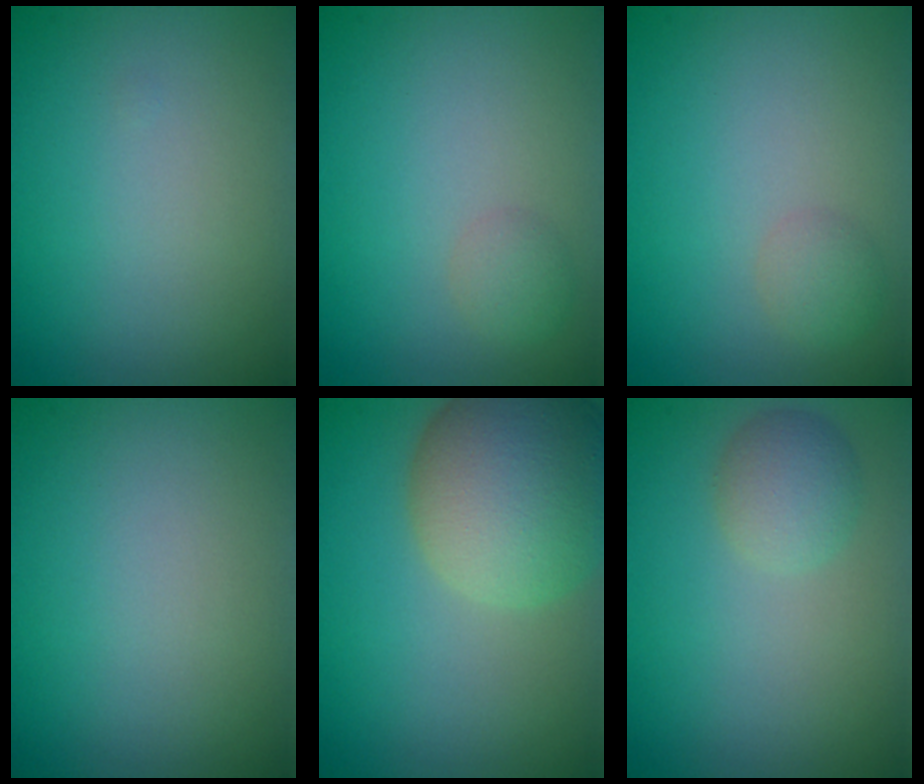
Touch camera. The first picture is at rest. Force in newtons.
{"total": 1.4, "press": 1.4, "slide": 0.0}
{"total": 1.5, "press": 1.5, "slide": 0.1}
{"total": 0.0}
{"total": 9.6, "press": 9.6, "slide": 0.6}
{"total": 2.4, "press": 2.4, "slide": 0.0}